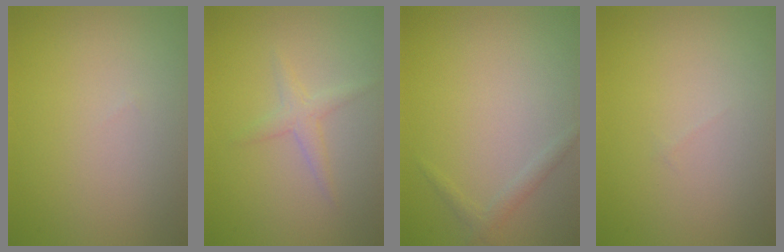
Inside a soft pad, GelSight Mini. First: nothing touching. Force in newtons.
{"total": 1.6, "press": 1.6, "slide": 0.1}
{"total": 1.1, "press": 1.1, "slide": 0.0}
{"total": 0.0}